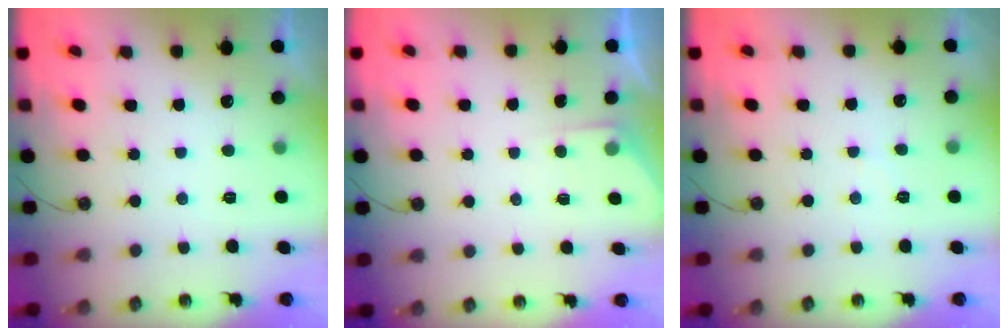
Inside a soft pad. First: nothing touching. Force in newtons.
{"total": 2.0, "press": 2.0, "slide": 0.3}
{"total": 4.1, "press": 4.0, "slide": 0.6}